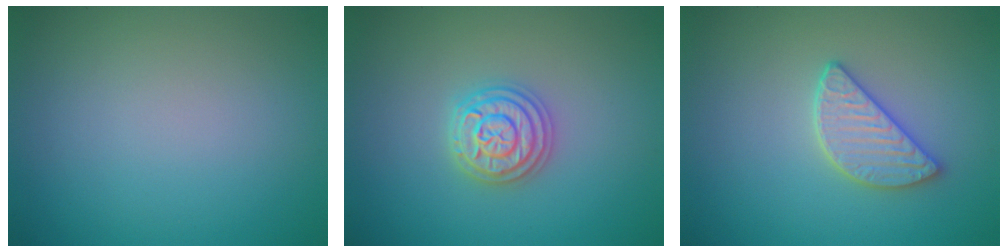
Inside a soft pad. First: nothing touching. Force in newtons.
{"total": 3.7, "press": 3.7, "slide": 0.6}
{"total": 2.9, "press": 2.8, "slide": 0.9}